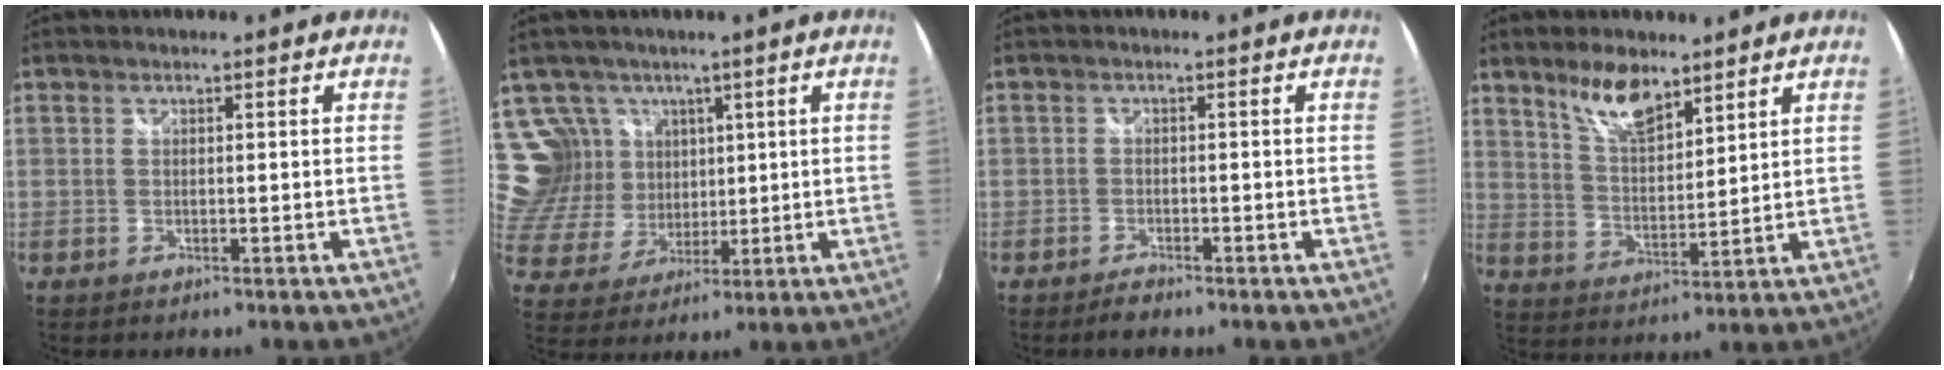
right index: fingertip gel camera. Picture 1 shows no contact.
{"total": 11.9, "force": [6.4, 9.3, 3.8], "torque": [-0.095, 0.012, 0.147]}
{"total": 2.1, "force": [-1.8, 0.7, 0.7], "torque": [-0.022, 0.000, -0.032]}
{"total": 8.9, "force": [6.5, 3.2, 5.2], "torque": [-0.091, 0.004, 0.125]}